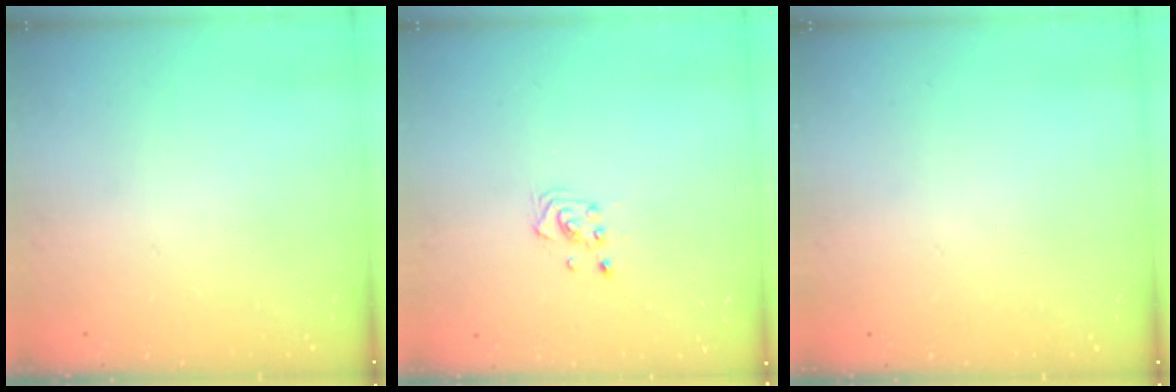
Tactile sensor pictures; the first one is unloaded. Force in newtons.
{"total": 2.8, "press": 2.8, "slide": 0.3}
{"total": 0.0}